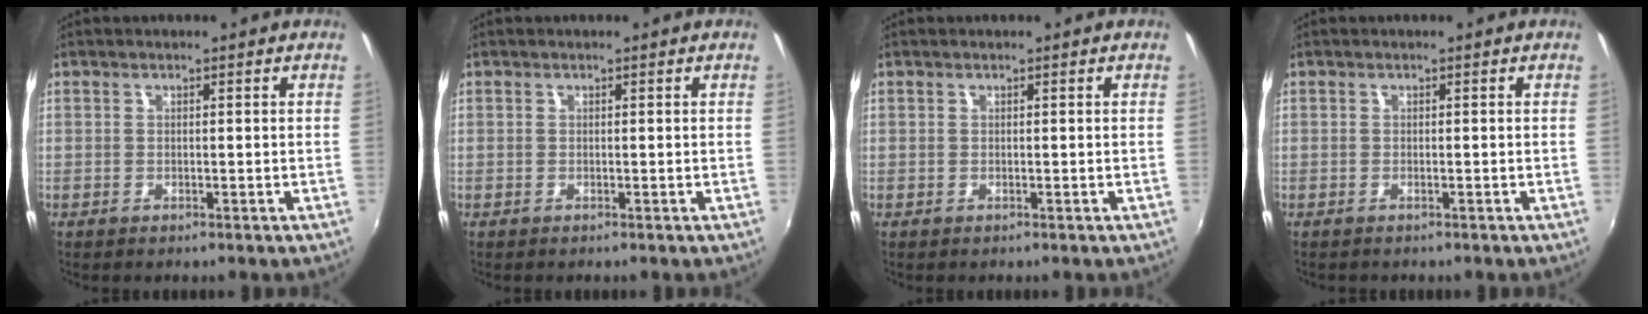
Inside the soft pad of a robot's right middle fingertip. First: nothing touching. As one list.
[{"total": 0.0}, {"total": 0.0}, {"total": 0.5, "force": [-0.4, 0.3, 0.1], "torque": [-0.003, 0.000, -0.007]}]